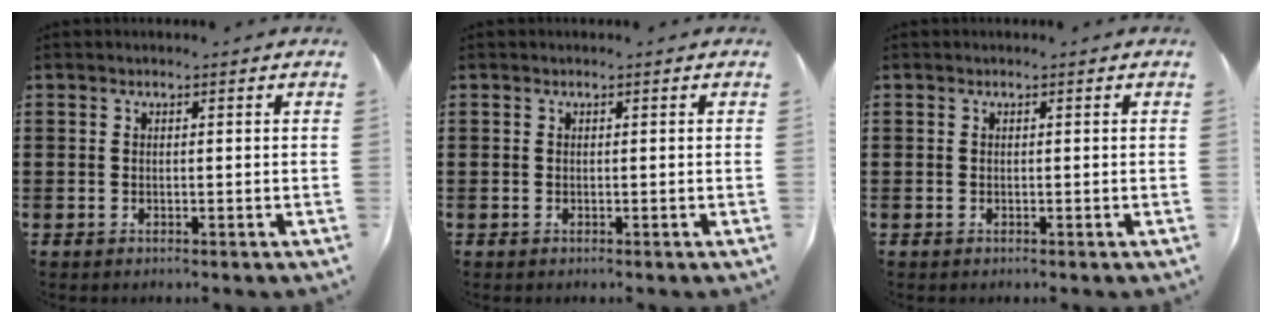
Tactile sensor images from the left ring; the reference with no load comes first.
{"total": 0.0}
{"total": 0.0}